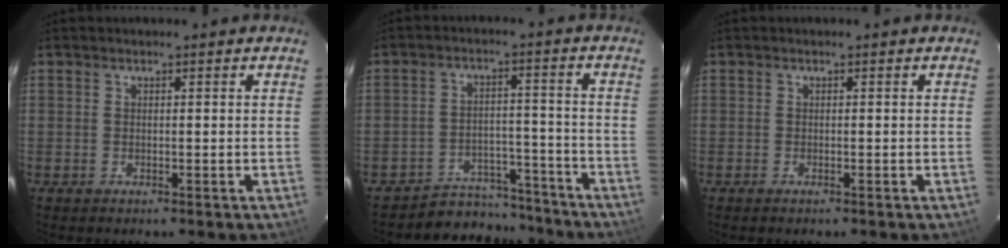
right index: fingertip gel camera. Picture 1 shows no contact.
{"total": 10.8, "force": [-9.9, 4.3, 0.7], "torque": [-0.022, 0.040, -0.135]}
{"total": 0.5, "force": [-0.5, 0.1, 0.2], "torque": [-0.004, -0.002, -0.009]}